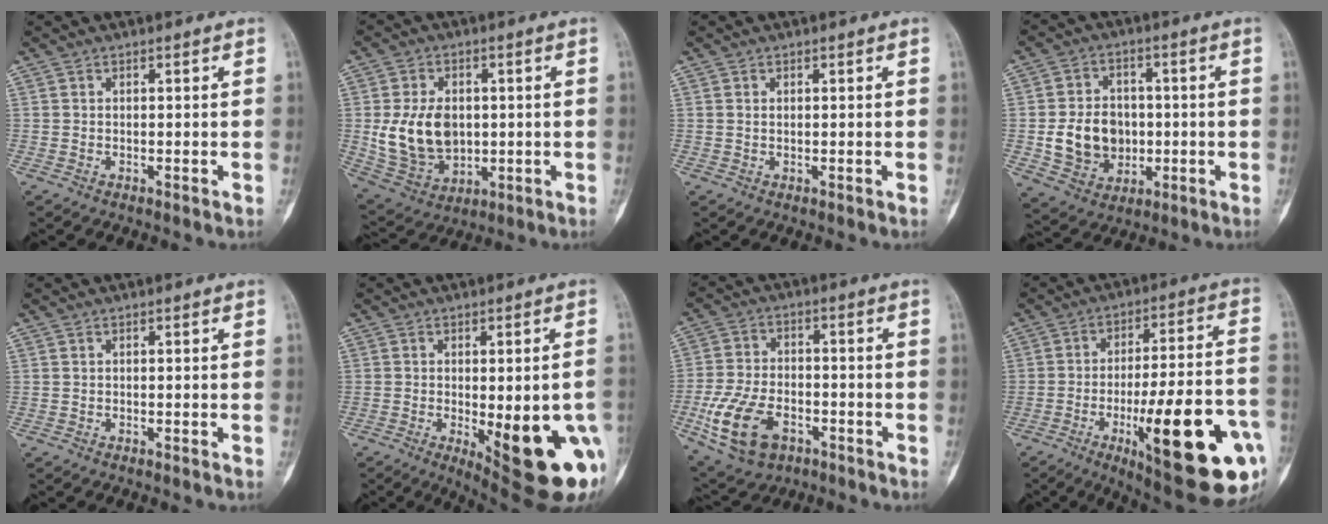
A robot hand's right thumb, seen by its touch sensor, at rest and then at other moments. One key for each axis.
{"total": 13.4, "fx": 0.4, "fy": 9.5, "fz": 9.4, "tx": -0.149, "ty": -0.008, "tz": 0.026}
{"total": 0.7, "fx": 0.3, "fy": 0.4, "fz": 0.5, "tx": -0.006, "ty": -0.001, "tz": 0.006}
{"total": 11.6, "fx": -1.1, "fy": 9.3, "fz": 6.7, "tx": -0.084, "ty": 0.007, "tz": -0.008}
{"total": 0.0}
{"total": 18.2, "fx": -4.9, "fy": 5.8, "fz": 16.5, "tx": -0.153, "ty": -0.007, "tz": -0.039}
{"total": 13.8, "fx": -5.3, "fy": 8.5, "fz": 9.4, "tx": -0.182, "ty": 0.014, "tz": -0.090}
{"total": 26.2, "fx": -8.7, "fy": 6.5, "fz": 23.8, "tx": -0.305, "ty": 0.014, "tz": -0.115}